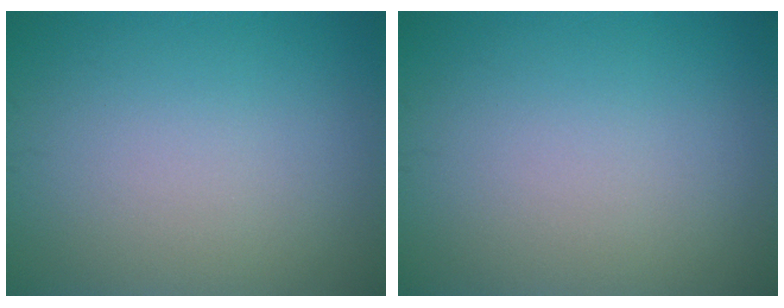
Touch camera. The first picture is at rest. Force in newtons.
{"total": 0.0}